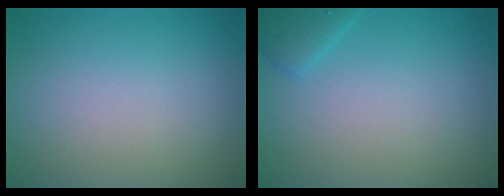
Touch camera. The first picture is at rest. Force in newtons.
{"total": 1.8, "press": 1.8, "slide": 0.1}